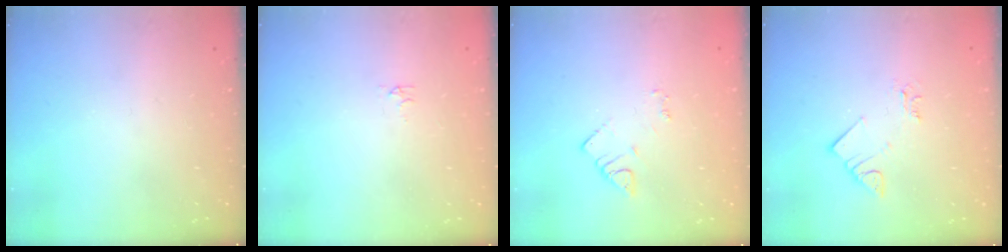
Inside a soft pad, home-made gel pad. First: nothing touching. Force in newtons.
{"total": 2.9, "press": 2.9, "slide": 0.5}
{"total": 2.9, "press": 2.9, "slide": 0.3}
{"total": 3.0, "press": 3.0, "slide": 0.0}